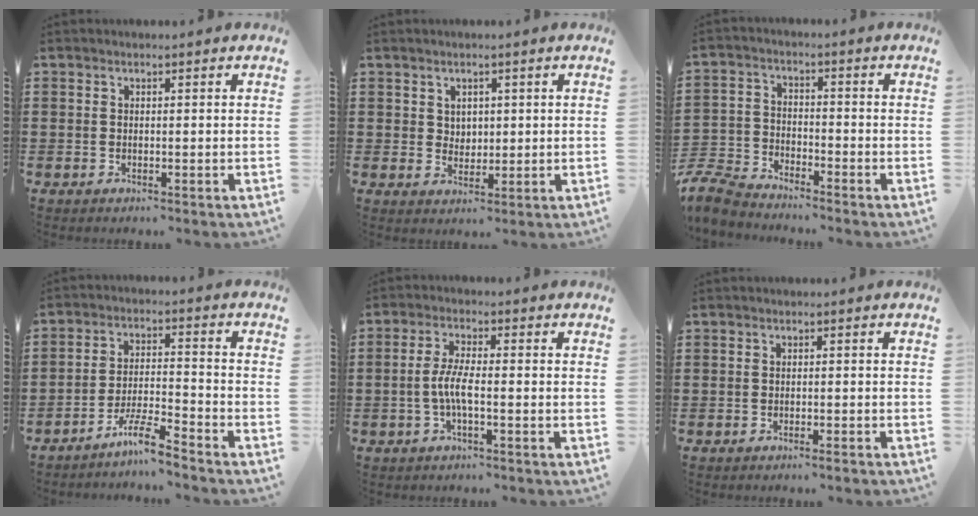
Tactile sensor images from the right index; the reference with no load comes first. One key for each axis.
{"total": 2.5, "fx": 1.3, "fy": 2.1, "fz": 0.4, "tx": -0.007, "ty": 0.007, "tz": 0.023}
{"total": 5.8, "fx": -5.6, "fy": 1.0, "fz": 0.9, "tx": -0.047, "ty": -0.001, "tz": -0.120}
{"total": 6.3, "fx": -5.4, "fy": 0.3, "fz": 3.4, "tx": -0.077, "ty": -0.004, "tz": -0.105}
{"total": 4.5, "fx": -1.3, "fy": 0.9, "fz": 4.3, "tx": -0.104, "ty": -0.006, "tz": -0.034}
{"total": 0.8, "fx": -0.6, "fy": -0.1, "fz": 0.4, "tx": -0.008, "ty": -0.002, "tz": -0.013}